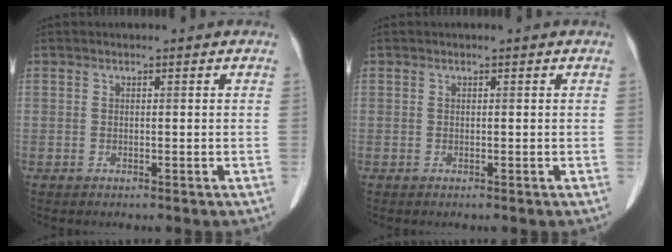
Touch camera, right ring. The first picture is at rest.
{"total": 0.0}